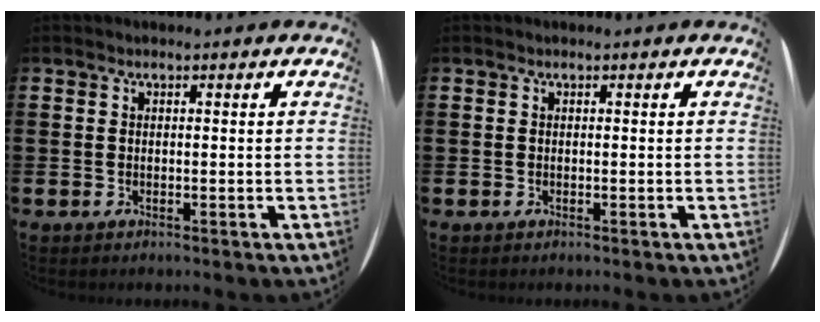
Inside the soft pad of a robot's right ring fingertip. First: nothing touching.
{"total": 0.0}